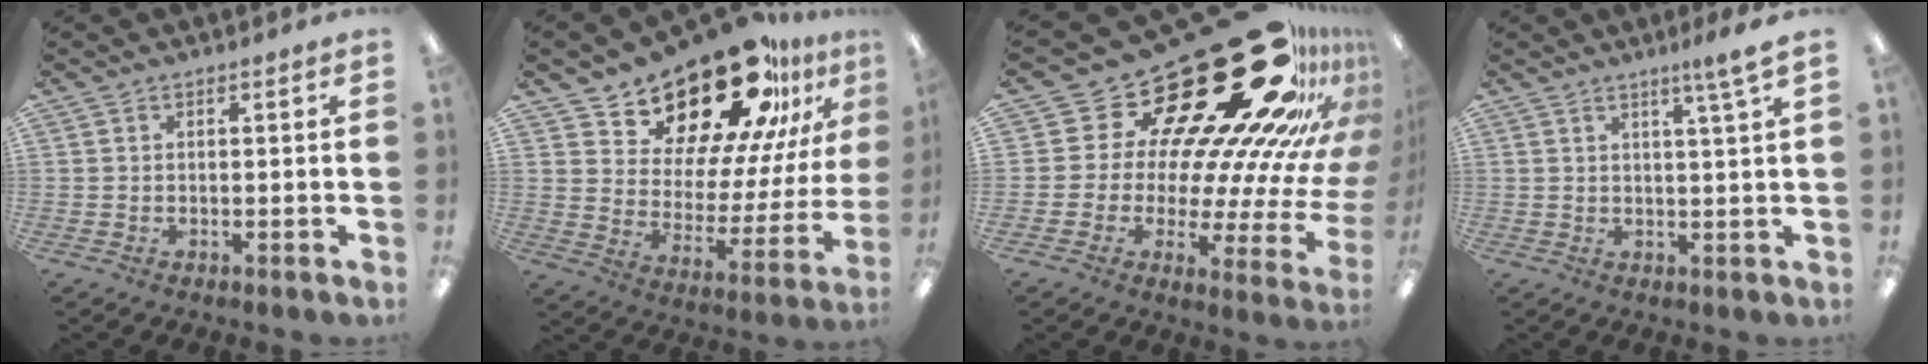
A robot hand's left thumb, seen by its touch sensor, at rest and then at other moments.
{"total": 24.9, "force": [19.9, 9.9, 11.1], "torque": [-0.169, -0.142, 0.341]}
{"total": 36.1, "force": [21.5, 16.0, 24.1], "torque": [-0.291, -0.213, 0.425]}
{"total": 4.1, "force": [3.0, -0.6, 2.8], "torque": [-0.053, -0.011, 0.048]}